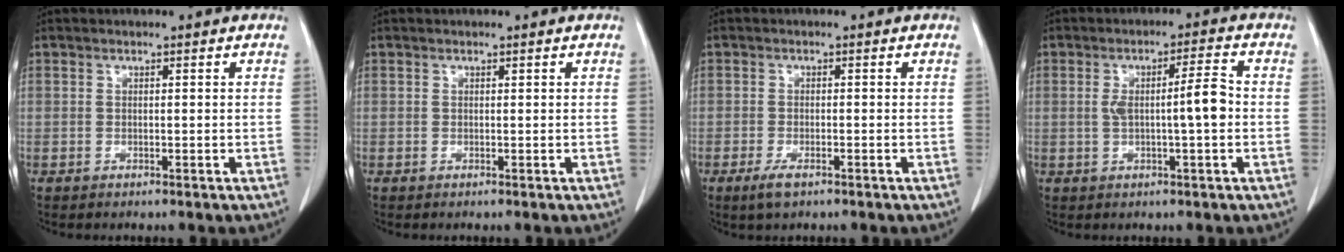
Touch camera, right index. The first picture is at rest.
{"total": 0.0}
{"total": 2.6, "force": [-1.6, 0.8, 1.8], "torque": [-0.039, -0.003, -0.028]}
{"total": 6.0, "force": [-0.2, 0.4, 6.0], "torque": [-0.102, 0.012, -0.002]}